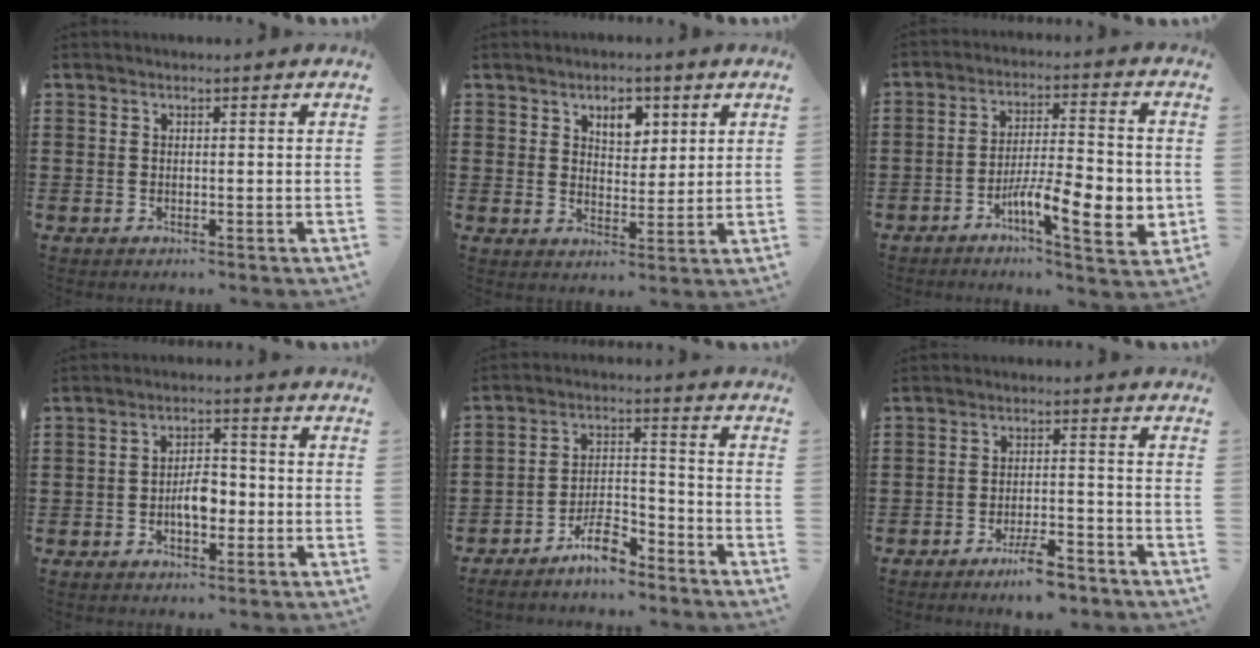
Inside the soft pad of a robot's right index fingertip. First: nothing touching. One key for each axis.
{"total": 4.6, "fx": 2.6, "fy": 2.9, "fz": 2.4, "tx": -0.044, "ty": 0.007, "tz": 0.043}
{"total": 10.8, "fx": -3.9, "fy": 3.2, "fz": 9.6, "tx": -0.153, "ty": 0.004, "tz": -0.064}
{"total": 4.9, "fx": -1.2, "fy": 2.4, "fz": 4.0, "tx": -0.071, "ty": 0.003, "tz": -0.026}
{"total": 7.3, "fx": -5.8, "fy": 2.1, "fz": 3.8, "tx": -0.072, "ty": 0.014, "tz": -0.108}
{"total": 5.1, "fx": -4.2, "fy": 0.6, "fz": 2.9, "tx": -0.047, "ty": 0.002, "tz": -0.074}